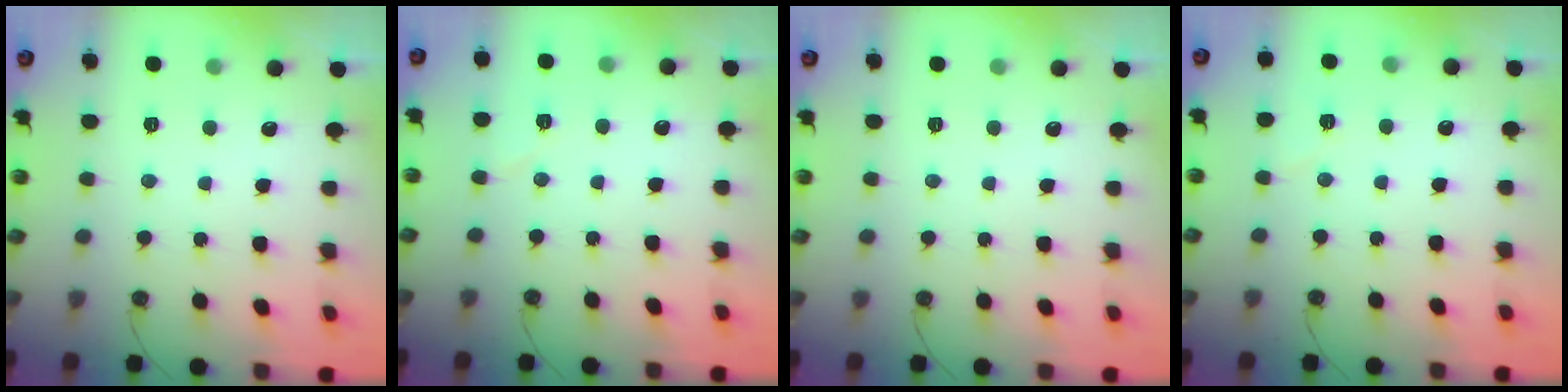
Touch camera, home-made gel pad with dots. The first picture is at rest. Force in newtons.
{"total": 5.0, "press": 4.6, "slide": 2.0}
{"total": 0.0}
{"total": 4.2, "press": 3.7, "slide": 1.9}